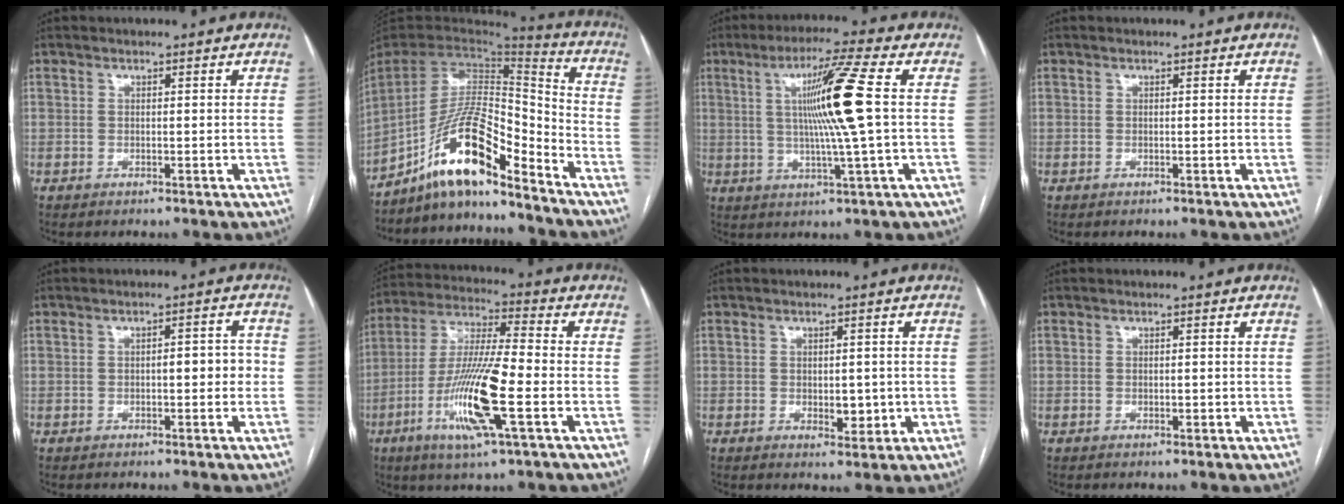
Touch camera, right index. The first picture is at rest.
{"total": 14.9, "force": [-11.2, 2.4, 9.6], "torque": [-0.179, 0.021, -0.201]}
{"total": 11.8, "force": [1.5, -1.8, 11.5], "torque": [-0.202, 0.000, 0.028]}
{"total": 0.0}
{"total": 3.6, "force": [-0.3, 1.3, 3.4], "torque": [-0.043, 0.013, -0.005]}
{"total": 15.5, "force": [-5.1, 1.1, 14.6], "torque": [-0.295, -0.013, -0.096]}
{"total": 3.6, "force": [-0.5, 1.9, 3.0], "torque": [-0.038, -0.002, 0.000]}
{"total": 0.9, "force": [-0.2, 0.4, 0.8], "torque": [-0.012, 0.000, -0.002]}